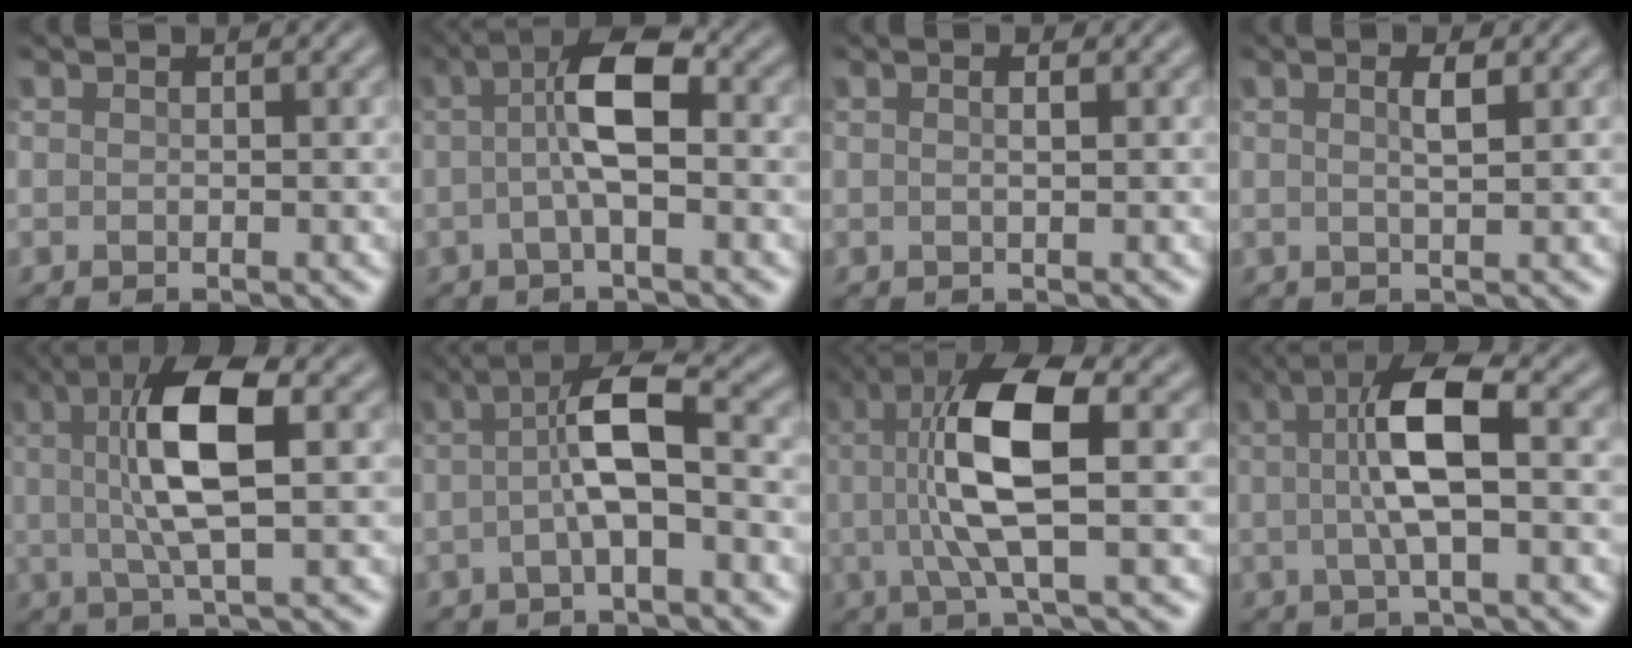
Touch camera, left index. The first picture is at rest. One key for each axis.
{"total": 5.4, "fx": 0.3, "fy": 1.6, "fz": 5.1, "tx": -0.100, "ty": 0.015, "tz": -0.005}
{"total": 1.4, "fx": 0.4, "fy": 0.6, "fz": 1.2, "tx": -0.013, "ty": 0.007, "tz": 0.007}
{"total": 1.6, "fx": 0.6, "fy": 0.1, "fz": 1.5, "tx": -0.033, "ty": 0.003, "tz": 0.013}
{"total": 7.6, "fx": 1.4, "fy": 2.1, "fz": 7.2, "tx": -0.135, "ty": 0.014, "tz": 0.019}
{"total": 5.5, "fx": -0.2, "fy": 1.5, "fz": 5.2, "tx": -0.104, "ty": 0.013, "tz": -0.011}
{"total": 8.5, "fx": 1.0, "fy": 2.4, "fz": 8.1, "tx": -0.162, "ty": 0.010, "tz": 0.015}
{"total": 6.5, "fx": 0.8, "fy": 1.8, "fz": 6.2, "tx": -0.121, "ty": 0.017, "tz": 0.006}